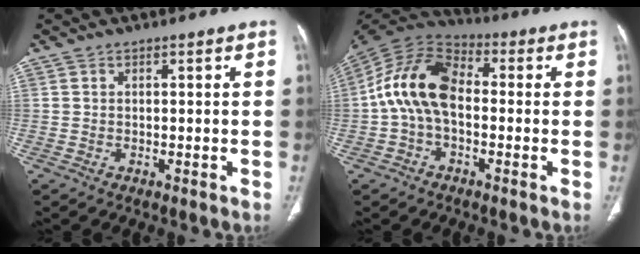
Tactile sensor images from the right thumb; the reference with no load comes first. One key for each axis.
{"total": 13.6, "fx": -0.6, "fy": 8.6, "fz": 10.5, "tx": -0.190, "ty": 0.033, "tz": -0.024}